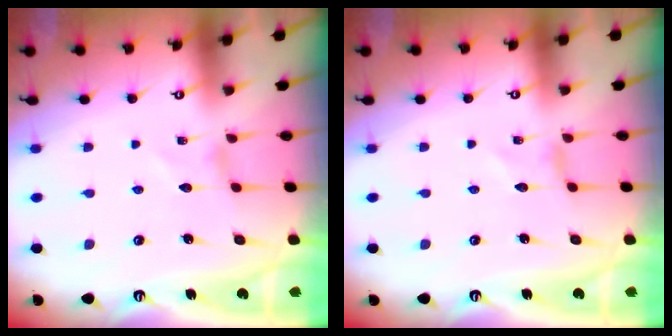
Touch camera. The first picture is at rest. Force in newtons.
{"total": 0.0}